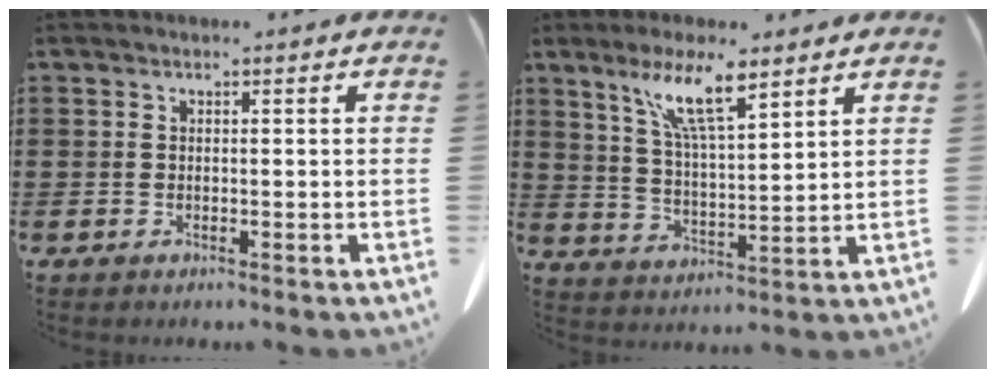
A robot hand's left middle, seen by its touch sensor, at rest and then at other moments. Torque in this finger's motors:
{"motor_torque": [1.55, -0.59, 0.50, 0.15]}